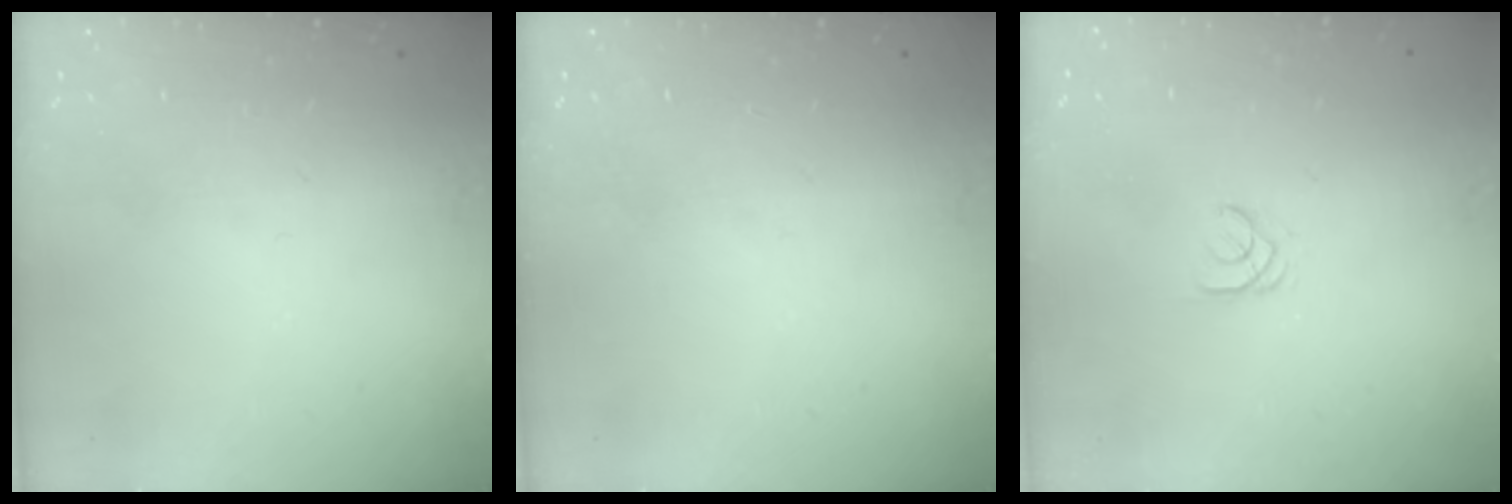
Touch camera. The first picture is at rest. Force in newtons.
{"total": 0.0}
{"total": 1.8, "press": 1.7, "slide": 0.2}